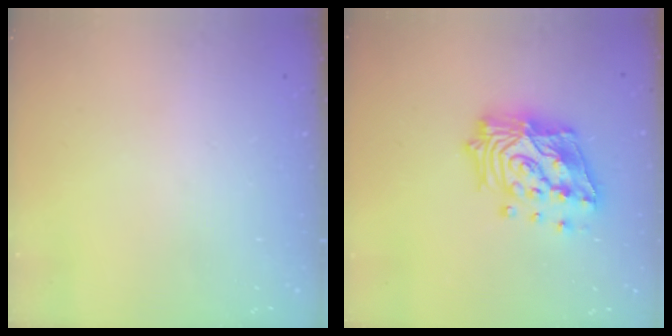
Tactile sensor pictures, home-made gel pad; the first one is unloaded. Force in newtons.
{"total": 20.1, "press": 19.9, "slide": 3.0}